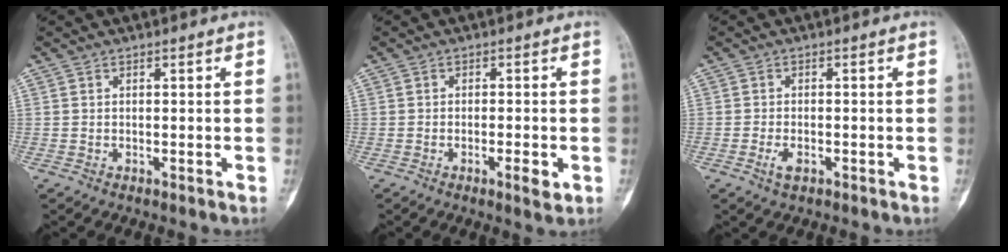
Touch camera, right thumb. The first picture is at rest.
{"total": 3.3, "force": [-1.2, 0.8, 2.9], "torque": [-0.047, -0.002, -0.018]}
{"total": 2.4, "force": [-1.1, 1.2, 1.8], "torque": [-0.037, 0.003, -0.020]}